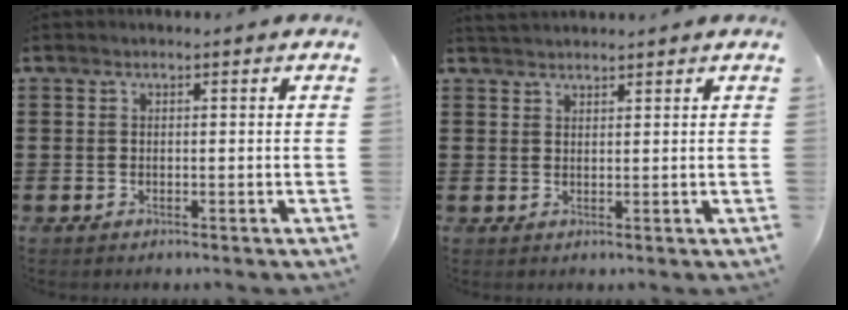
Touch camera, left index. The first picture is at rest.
{"total": 1.8, "force": [1.8, 0.1, 0.1], "torque": [-0.006, 0.003, 0.036]}